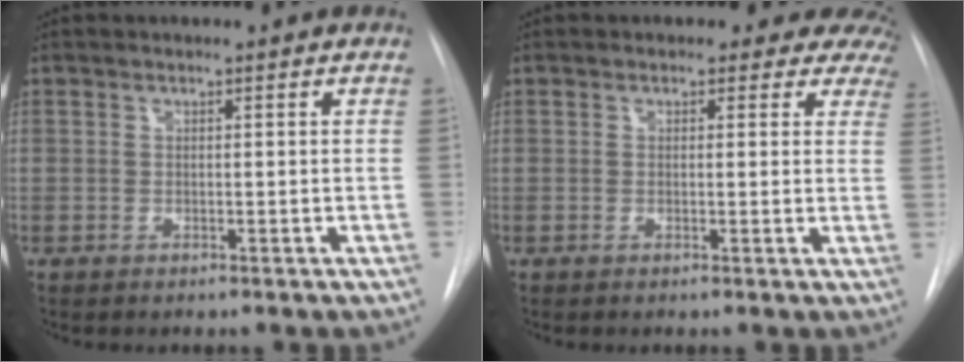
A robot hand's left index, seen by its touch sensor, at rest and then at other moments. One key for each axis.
{"total": 8.0, "fx": 6.9, "fy": 4.0, "fz": 0.6, "tx": 0.036, "ty": -0.012, "tz": 0.038}